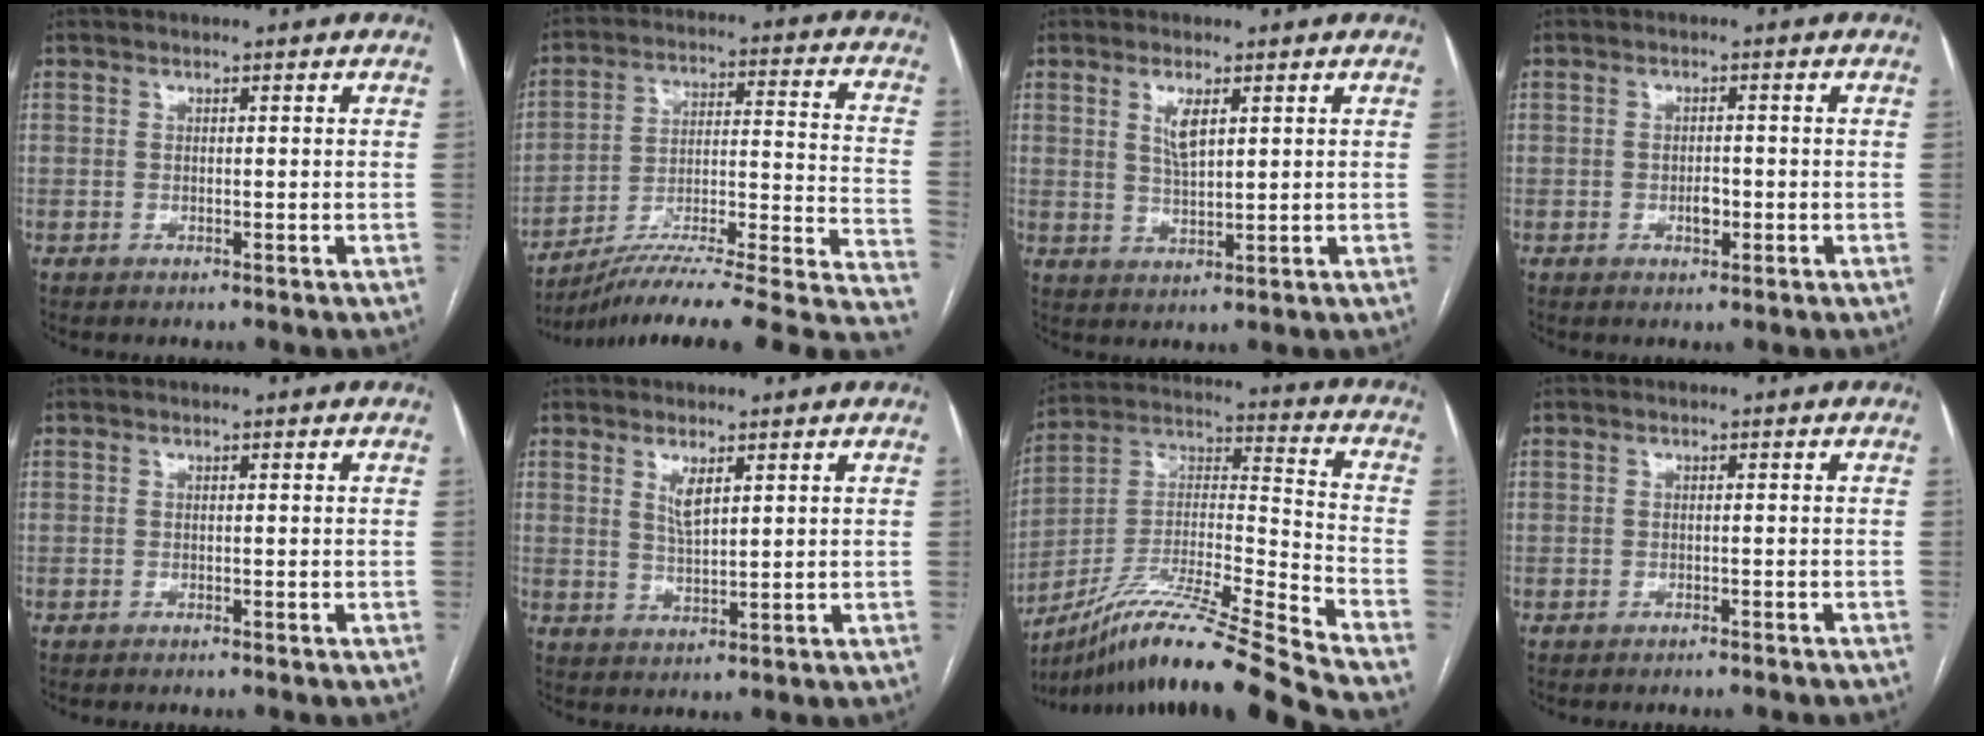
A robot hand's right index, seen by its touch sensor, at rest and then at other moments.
{"total": 22.2, "force": [-17.6, 1.4, 13.6], "torque": [-0.122, 0.043, -0.258]}
{"total": 3.8, "force": [1.7, 1.0, 3.3], "torque": [-0.068, -0.003, 0.036]}
{"total": 2.1, "force": [-0.7, 0.9, 1.7], "torque": [-0.029, 0.003, -0.009]}
{"total": 1.9, "force": [-1.7, 0.2, 0.8], "torque": [-0.011, -0.001, -0.019]}
{"total": 3.2, "force": [1.6, 0.7, 2.6], "torque": [-0.056, -0.006, 0.036]}
{"total": 22.2, "force": [-18.3, -1.8, 12.4], "torque": [-0.225, -0.008, -0.329]}
{"total": 3.5, "force": [-3.3, 0.4, 1.2], "torque": [-0.019, -0.001, -0.039]}